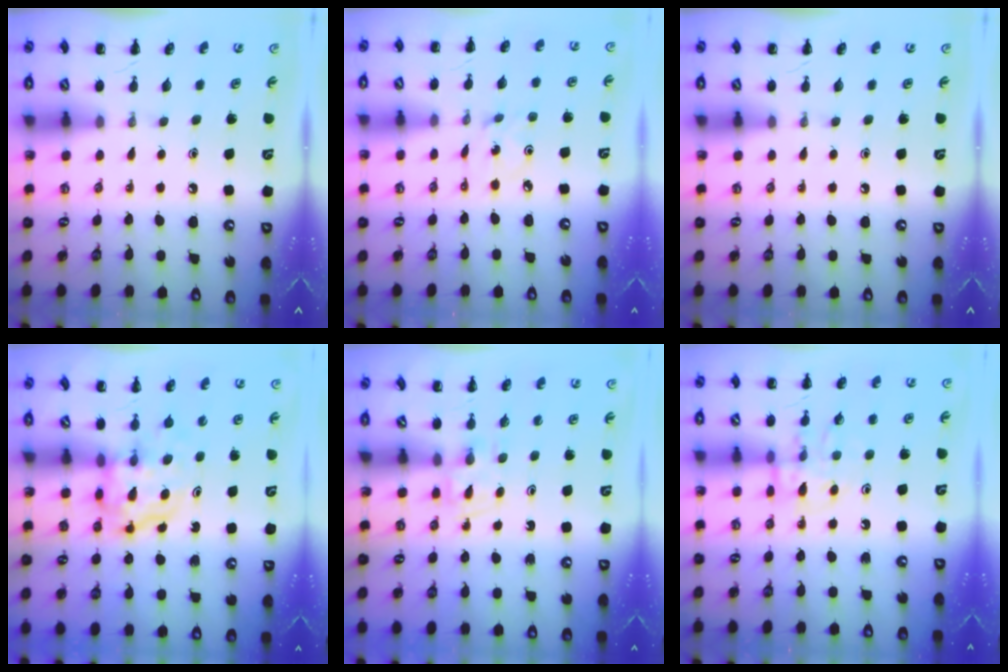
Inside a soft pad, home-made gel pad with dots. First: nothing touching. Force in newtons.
{"total": 1.0, "press": 1.0, "slide": 0.2}
{"total": 0.0}
{"total": 4.0, "press": 4.0, "slide": 0.4}
{"total": 4.5, "press": 4.2, "slide": 1.4}
{"total": 12.4, "press": 12.4, "slide": 0.9}